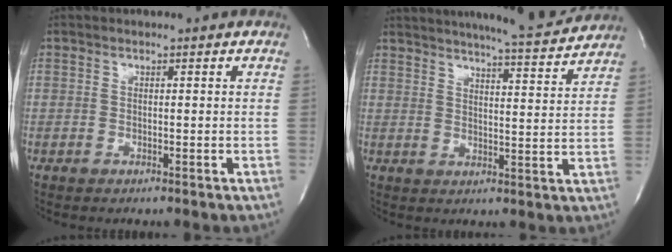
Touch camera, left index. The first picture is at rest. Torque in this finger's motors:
{"motor_torque": [-0.13, -0.19, 0.57, 0.13]}